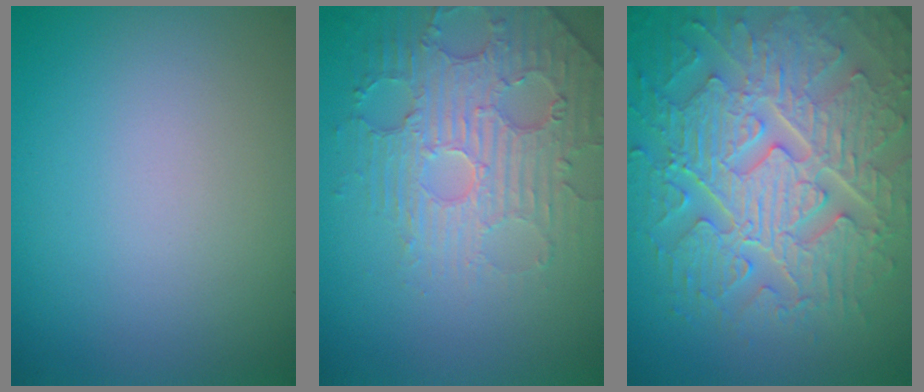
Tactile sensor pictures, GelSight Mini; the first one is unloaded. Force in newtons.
{"total": 4.7, "press": 3.7, "slide": 2.8}
{"total": 10.4, "press": 7.1, "slide": 7.5}